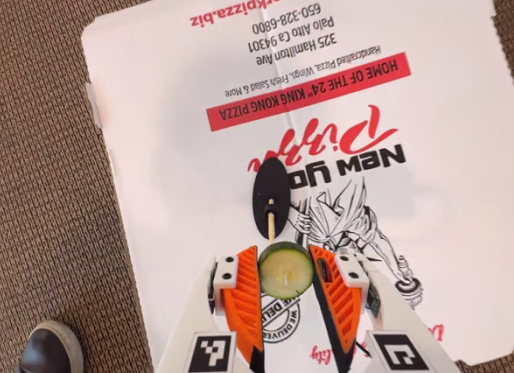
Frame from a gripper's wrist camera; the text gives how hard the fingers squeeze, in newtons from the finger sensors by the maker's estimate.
{"total": 7.2, "left": 7.4, "right": 7.0}